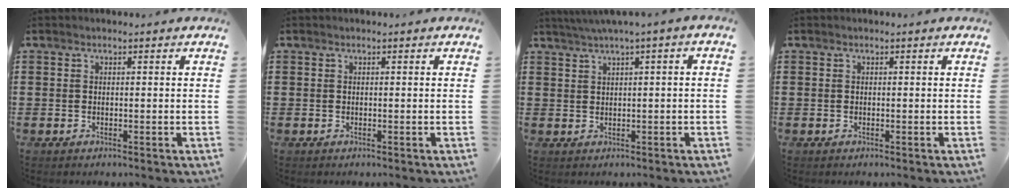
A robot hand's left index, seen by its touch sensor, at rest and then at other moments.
{"total": 0.0}
{"total": 2.0, "force": [0.4, -0.2, 1.9], "torque": [-0.032, -0.004, 0.008]}
{"total": 0.0}